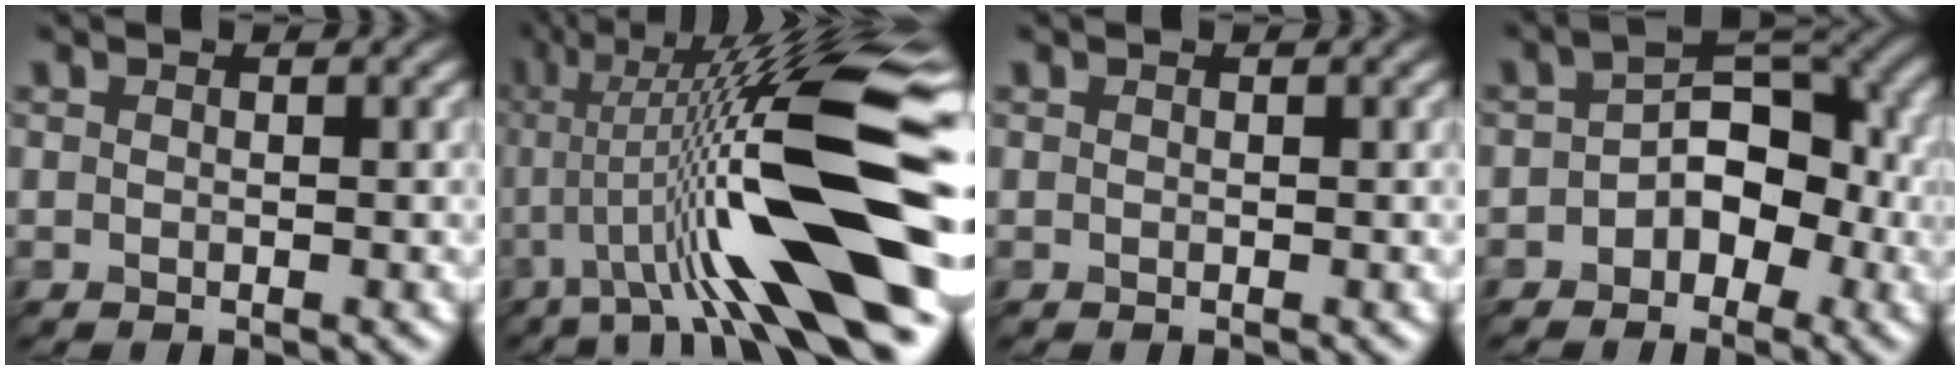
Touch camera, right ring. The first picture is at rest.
{"total": 14.1, "force": [-0.8, 2.1, 13.9], "torque": [-0.233, 0.024, -0.004]}
{"total": 0.0}
{"total": 4.3, "force": [-1.5, 2.8, 2.9], "torque": [-0.049, 0.013, -0.021]}